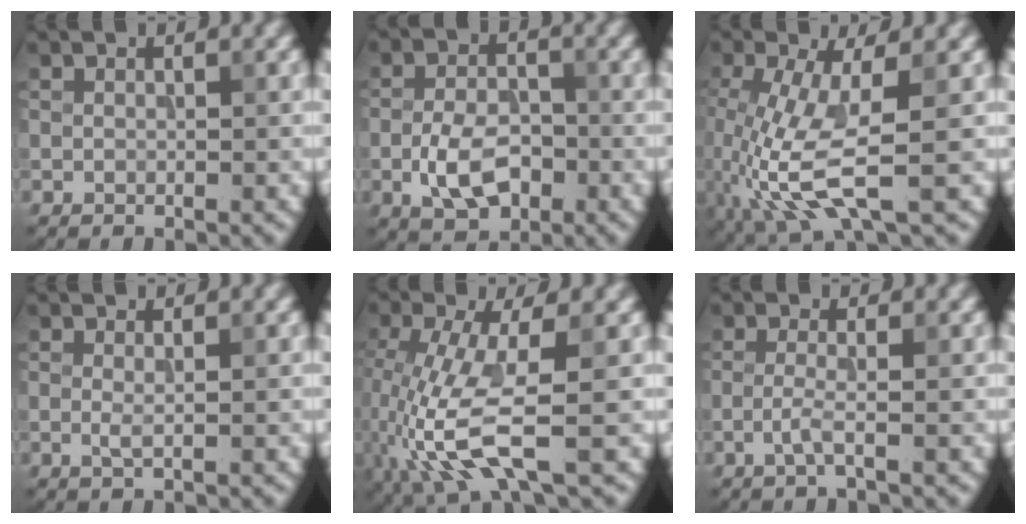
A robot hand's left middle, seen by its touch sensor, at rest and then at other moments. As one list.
[{"total": 4.5, "force": [-1.8, 2.4, 3.3], "torque": [-0.068, 0.004, -0.034]}, {"total": 6.8, "force": [-2.0, 1.6, 6.3], "torque": [-0.162, -0.012, -0.036]}, {"total": 0.6, "force": [0.0, -0.3, 0.6], "torque": [-0.019, 0.000, 0.002]}, {"total": 7.5, "force": [-2.5, 1.7, 6.9], "torque": [-0.173, -0.010, -0.048]}, {"total": 1.4, "force": [-0.6, -0.3, 1.2], "torque": [-0.033, 0.004, -0.015]}]